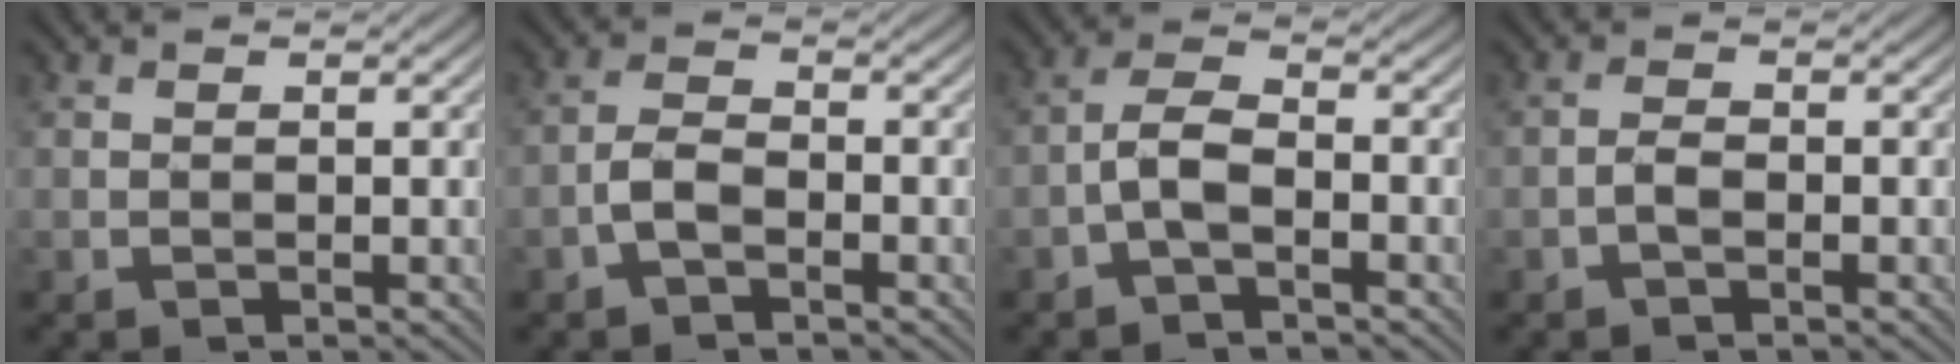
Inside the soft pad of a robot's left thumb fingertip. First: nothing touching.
{"total": 2.8, "force": [-1.5, 1.3, 1.9], "torque": [-0.039, 0.006, -0.038]}
{"total": 3.6, "force": [-1.7, 1.3, 2.9], "torque": [-0.059, 0.011, -0.045]}
{"total": 1.6, "force": [-0.8, 0.6, 1.2], "torque": [-0.024, 0.004, -0.019]}